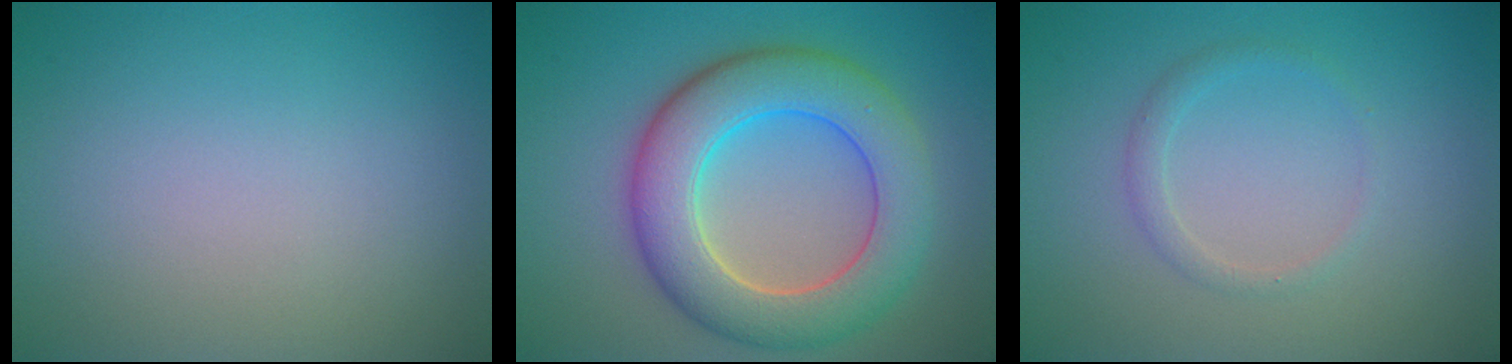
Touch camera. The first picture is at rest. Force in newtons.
{"total": 8.5, "press": 8.5, "slide": 0.5}
{"total": 1.3, "press": 1.3, "slide": 0.0}